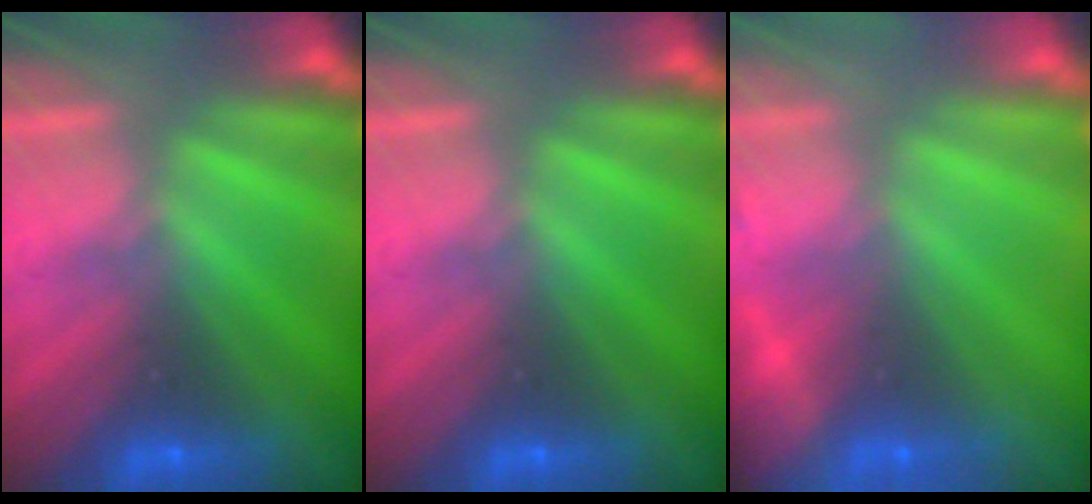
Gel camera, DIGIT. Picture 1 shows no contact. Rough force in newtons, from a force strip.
{"total": 0.0}
{"total": 9.6}